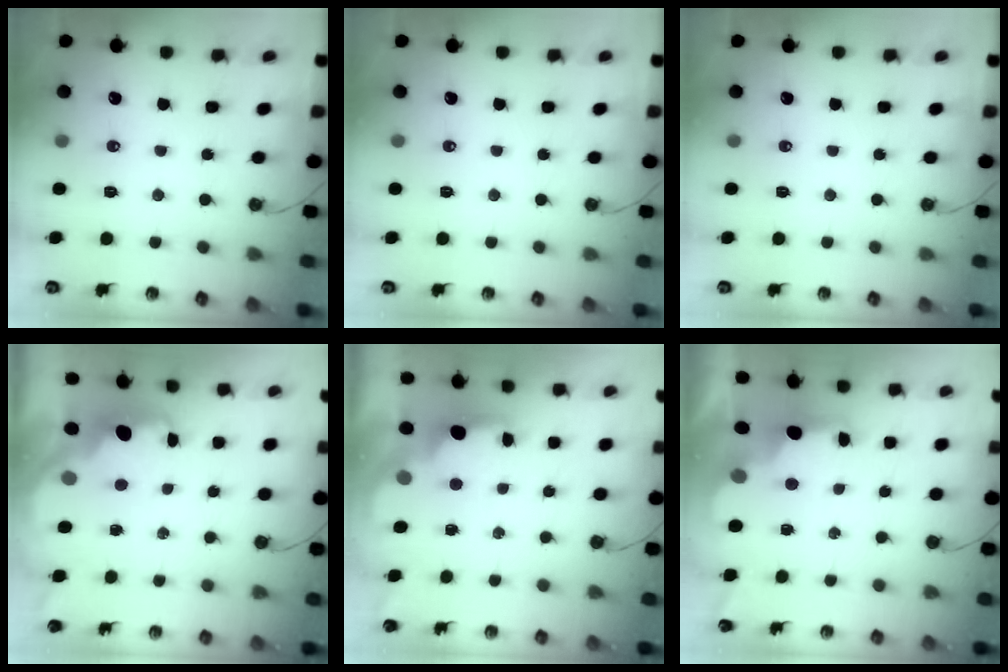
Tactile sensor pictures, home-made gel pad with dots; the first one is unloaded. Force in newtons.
{"total": 0.0}
{"total": 0.0}
{"total": 2.3, "press": 2.1, "slide": 0.9}
{"total": 2.0, "press": 1.9, "slide": 0.8}
{"total": 2.9, "press": 2.7, "slide": 0.9}